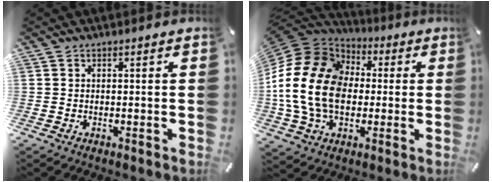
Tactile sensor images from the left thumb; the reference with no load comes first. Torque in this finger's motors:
{"motor_torque": [1.30, 1.67, 2.01, -0.75, 1.06]}